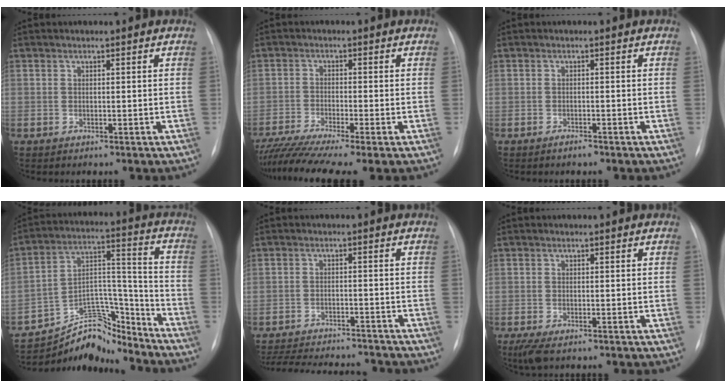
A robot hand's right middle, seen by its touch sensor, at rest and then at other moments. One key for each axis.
{"total": 10.4, "fx": -8.3, "fy": -0.2, "fz": 6.3, "tx": -0.109, "ty": -0.019, "tz": -0.136}
{"total": 1.1, "fx": -0.9, "fy": 0.2, "fz": 0.5, "tx": -0.011, "ty": -0.001, "tz": -0.012}
{"total": 12.9, "fx": -12.5, "fy": 3.1, "fz": 1.3, "tx": -0.017, "ty": 0.068, "tz": -0.211}
{"total": 15.4, "fx": -14.2, "fy": 2.9, "fz": 5.2, "tx": -0.114, "ty": -0.009, "tz": -0.198}
{"total": 3.0, "fx": -2.0, "fy": 0.9, "fz": 2.1, "tx": -0.044, "ty": -0.010, "tz": -0.032}